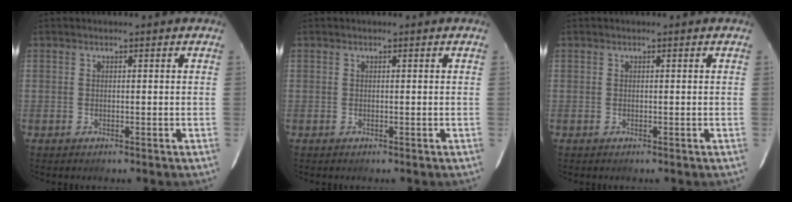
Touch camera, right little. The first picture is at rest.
{"total": 0.0}
{"total": 0.0}